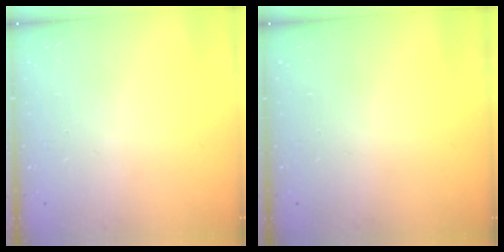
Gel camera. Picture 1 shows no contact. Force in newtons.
{"total": 0.0}